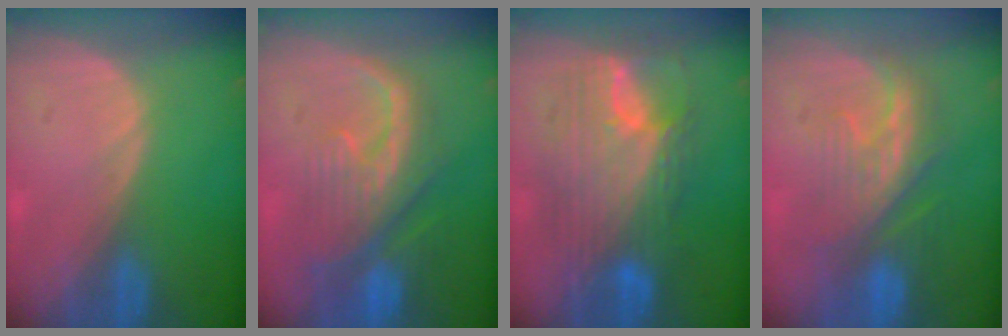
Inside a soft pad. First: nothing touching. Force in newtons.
{"total": 9.9, "press": 9.0, "slide": 4.1}
{"total": 11.8, "press": 11.7, "slide": 1.1}
{"total": 8.2, "press": 8.0, "slide": 2.0}